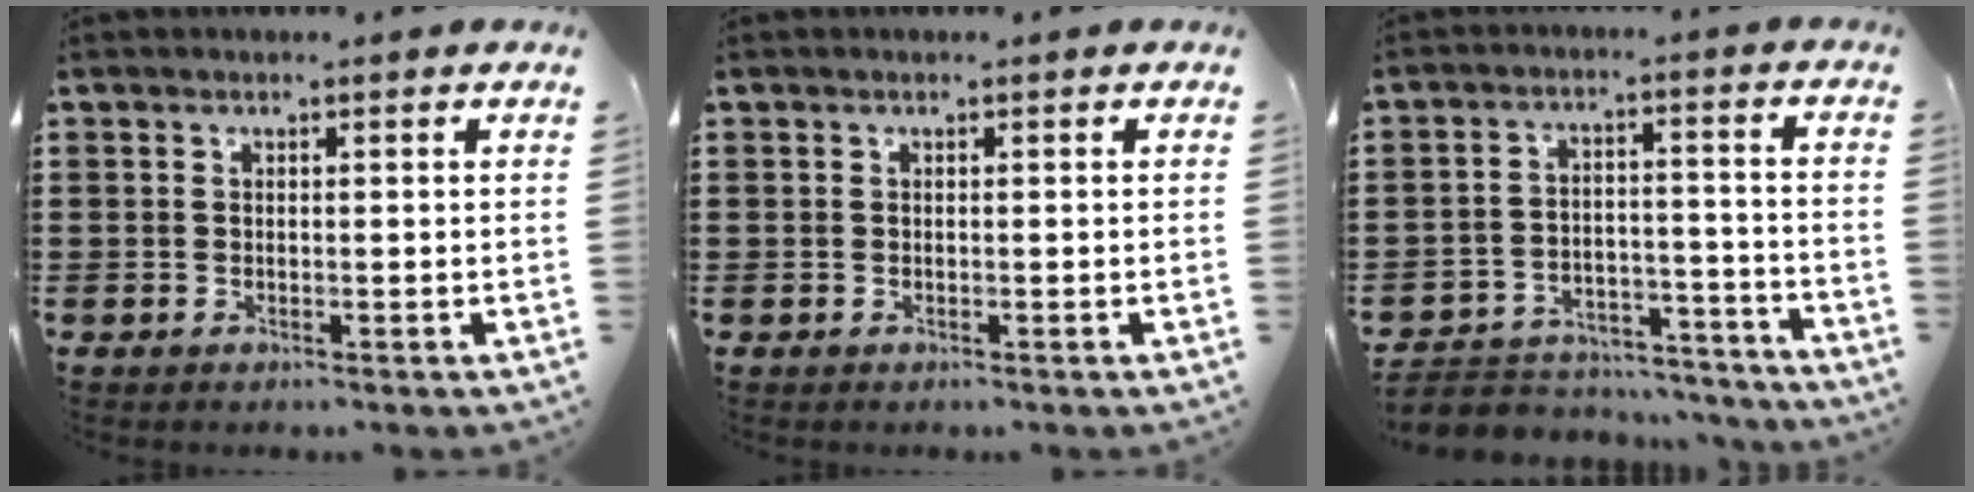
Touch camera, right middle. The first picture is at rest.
{"total": 0.0}
{"total": 5.0, "force": [-4.8, 1.4, 0.4], "torque": [-0.017, 0.013, -0.101]}